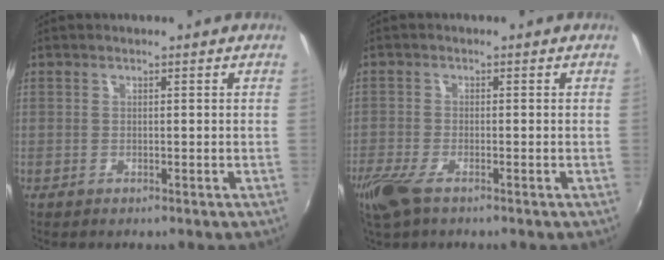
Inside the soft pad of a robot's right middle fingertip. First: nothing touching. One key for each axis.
{"total": 6.1, "fx": -4.1, "fy": 1.9, "fz": 4.1, "tx": -0.105, "ty": -0.021, "tz": -0.081}